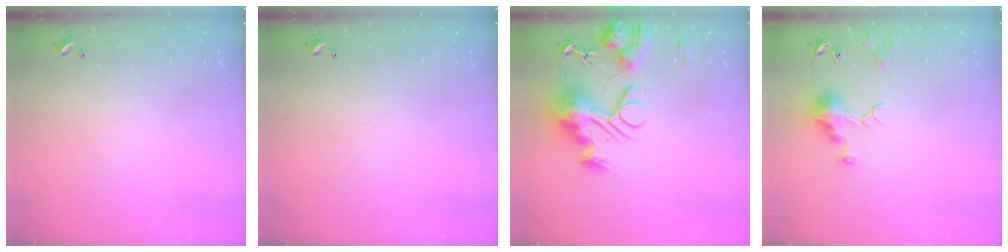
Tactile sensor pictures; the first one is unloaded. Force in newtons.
{"total": 0.0}
{"total": 14.8, "press": 14.7, "slide": 1.3}
{"total": 7.0, "press": 7.0, "slide": 0.7}